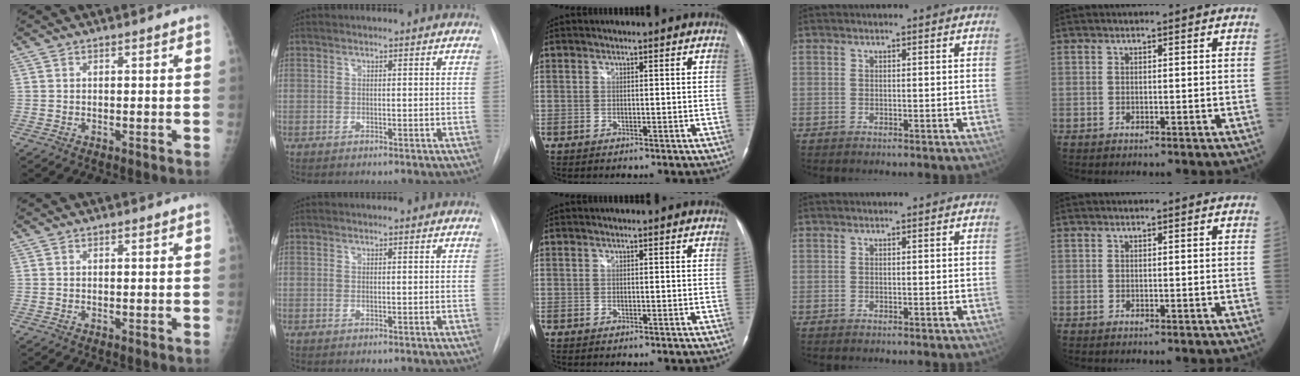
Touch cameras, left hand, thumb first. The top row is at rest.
{}